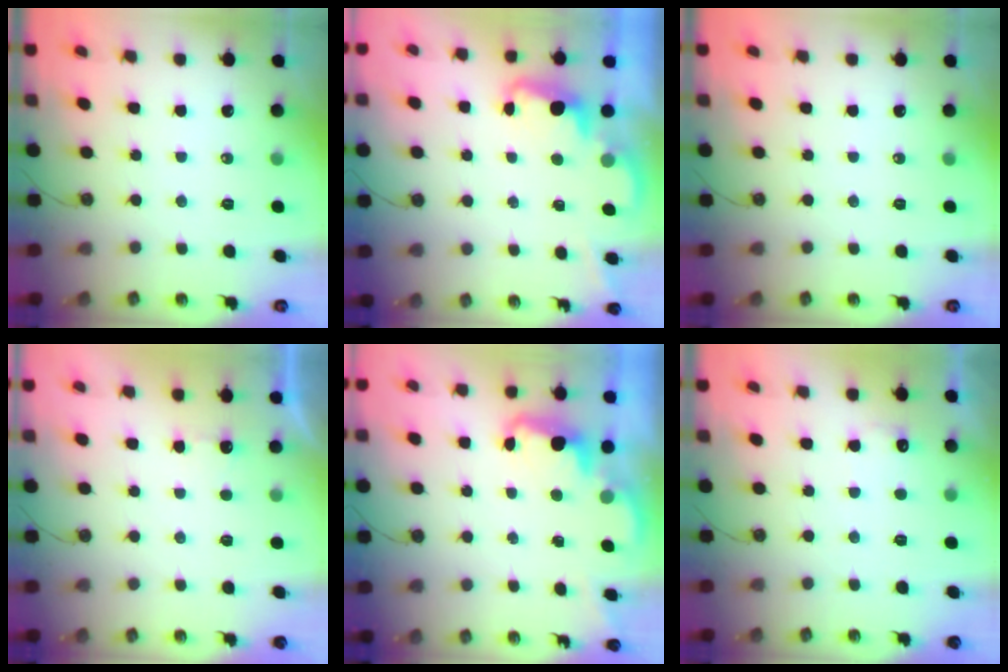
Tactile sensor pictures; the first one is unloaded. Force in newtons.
{"total": 2.3, "press": 2.2, "slide": 0.6}
{"total": 0.0}
{"total": 1.0, "press": 0.7, "slide": 0.6}
{"total": 2.3, "press": 2.2, "slide": 0.7}
{"total": 7.1, "press": 7.0, "slide": 1.3}